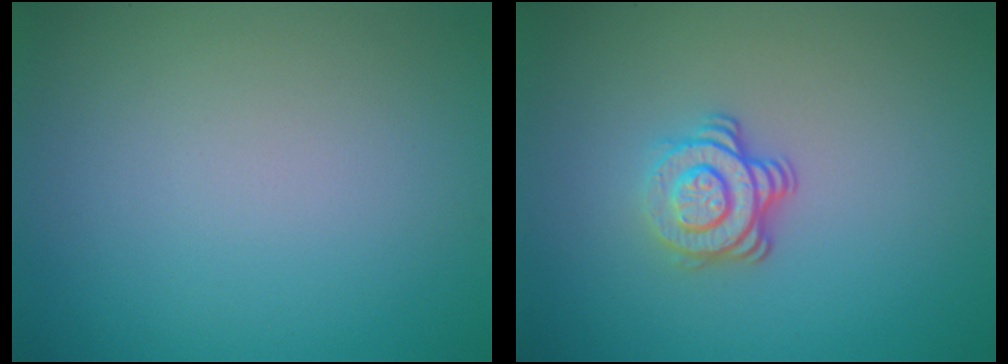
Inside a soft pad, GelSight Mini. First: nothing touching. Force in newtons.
{"total": 3.6, "press": 2.6, "slide": 2.5}